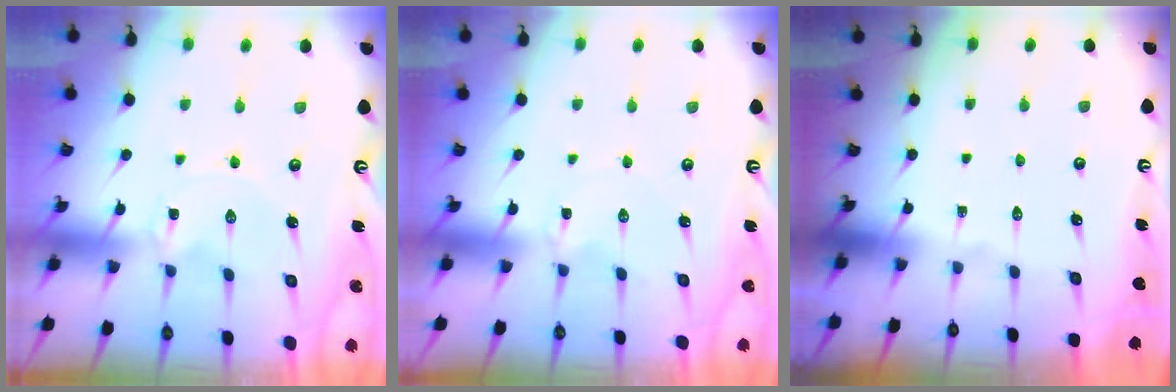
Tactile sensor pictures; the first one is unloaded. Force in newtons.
{"total": 1.8, "press": 1.8, "slide": 0.3}
{"total": 0.0}